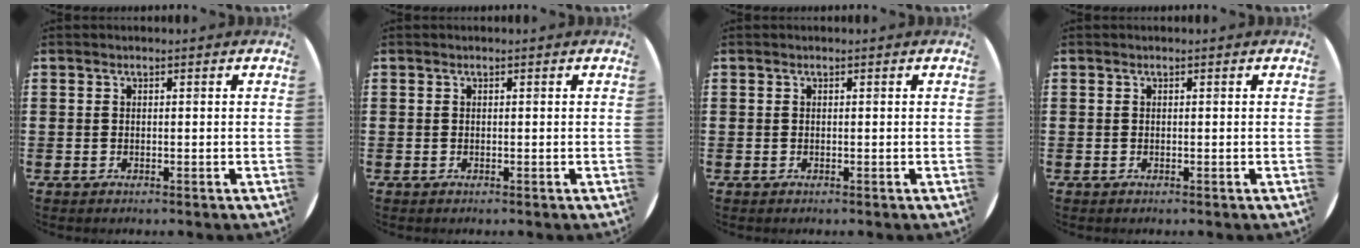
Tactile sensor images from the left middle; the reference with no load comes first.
{"total": 0.0}
{"total": 0.0}
{"total": 0.0}